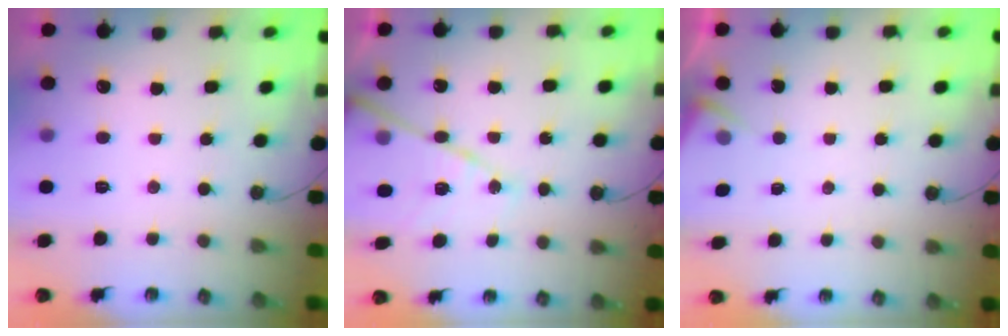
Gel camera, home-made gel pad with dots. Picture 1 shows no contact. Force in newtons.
{"total": 14.9, "press": 14.8, "slide": 1.4}
{"total": 3.7, "press": 3.7, "slide": 0.6}